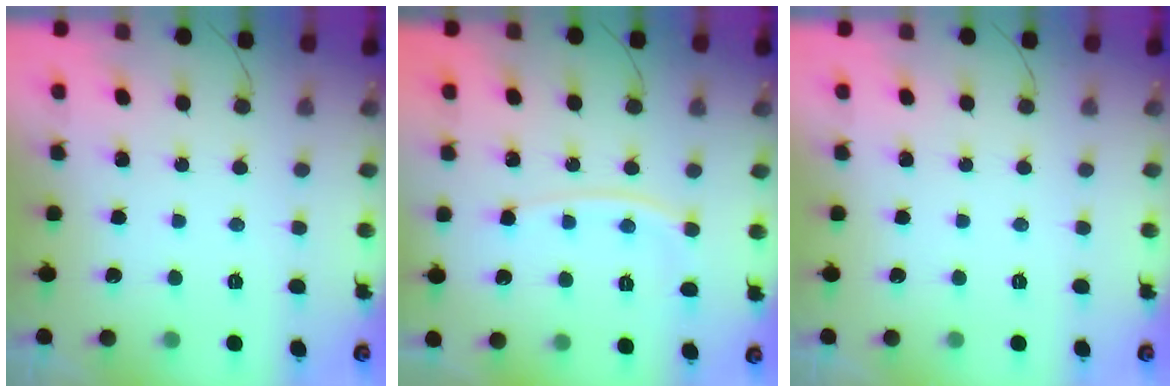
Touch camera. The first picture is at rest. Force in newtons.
{"total": 7.8, "press": 7.7, "slide": 1.0}
{"total": 0.0}